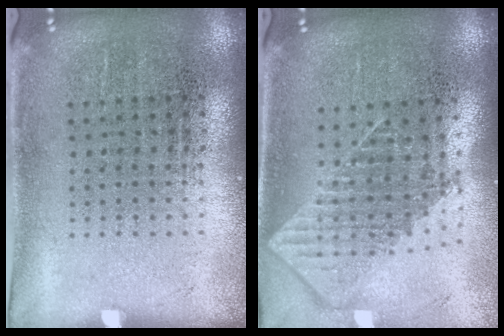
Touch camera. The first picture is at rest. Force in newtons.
{"total": 1.9, "press": 1.5, "slide": 1.1}